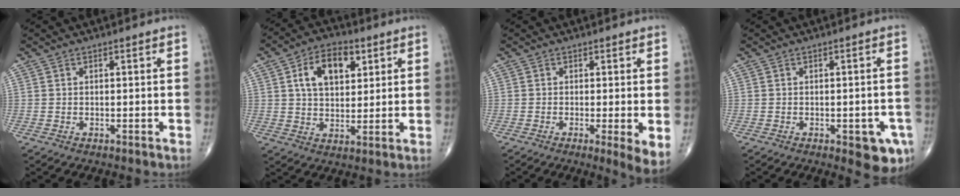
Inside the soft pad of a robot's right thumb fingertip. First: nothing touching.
{"total": 11.0, "force": [3.9, 6.7, 7.8], "torque": [-0.105, -0.003, 0.062]}
{"total": 4.6, "force": [-0.6, 0.7, 4.5], "torque": [-0.075, -0.017, -0.015]}
{"total": 6.5, "force": [-2.7, 2.6, 5.4], "torque": [-0.045, 0.001, -0.027]}